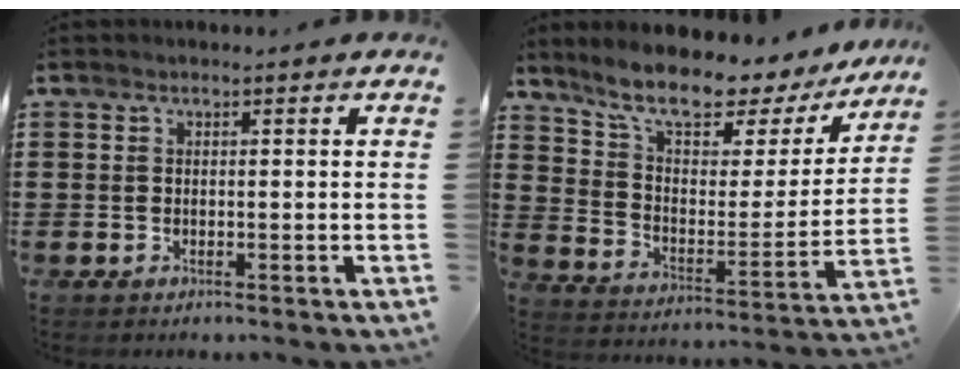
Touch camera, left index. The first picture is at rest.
{"total": 9.6, "force": [8.0, 2.2, 4.7], "torque": [-0.113, -0.057, 0.134]}